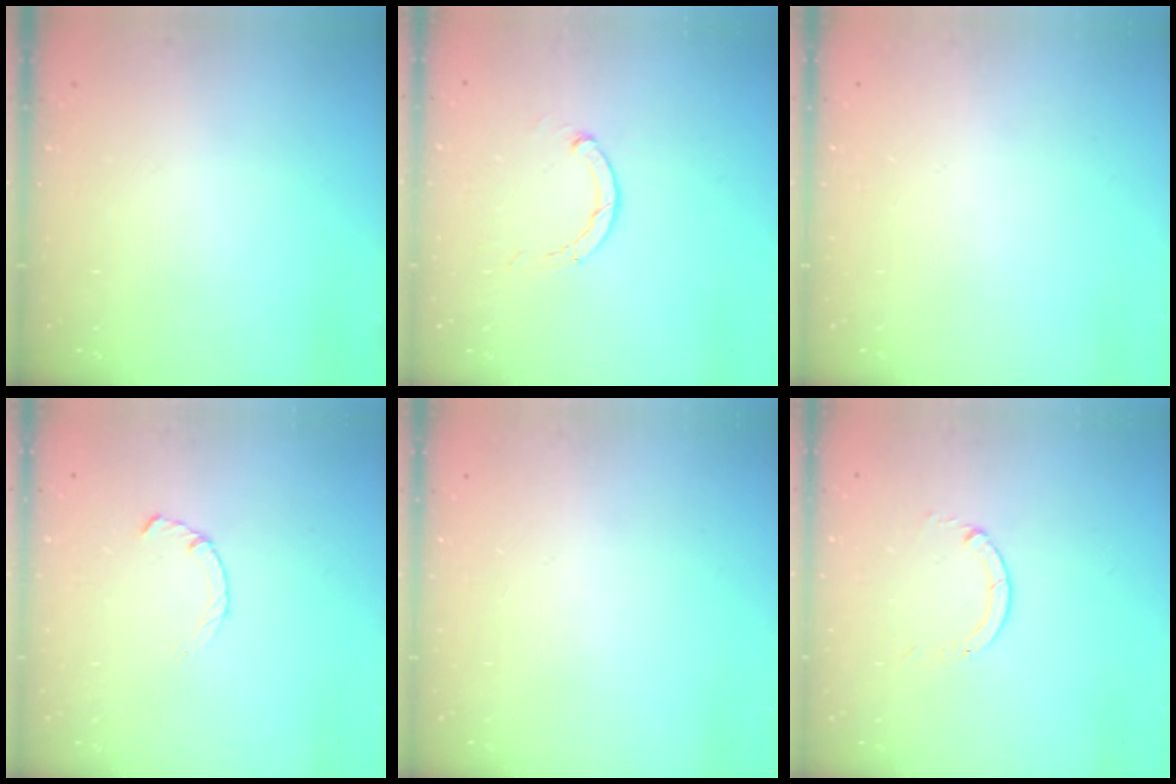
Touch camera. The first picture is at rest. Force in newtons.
{"total": 2.8, "press": 2.8, "slide": 0.5}
{"total": 0.0}
{"total": 2.4, "press": 2.3, "slide": 0.4}
{"total": 0.0}
{"total": 0.6, "press": 0.5, "slide": 0.1}